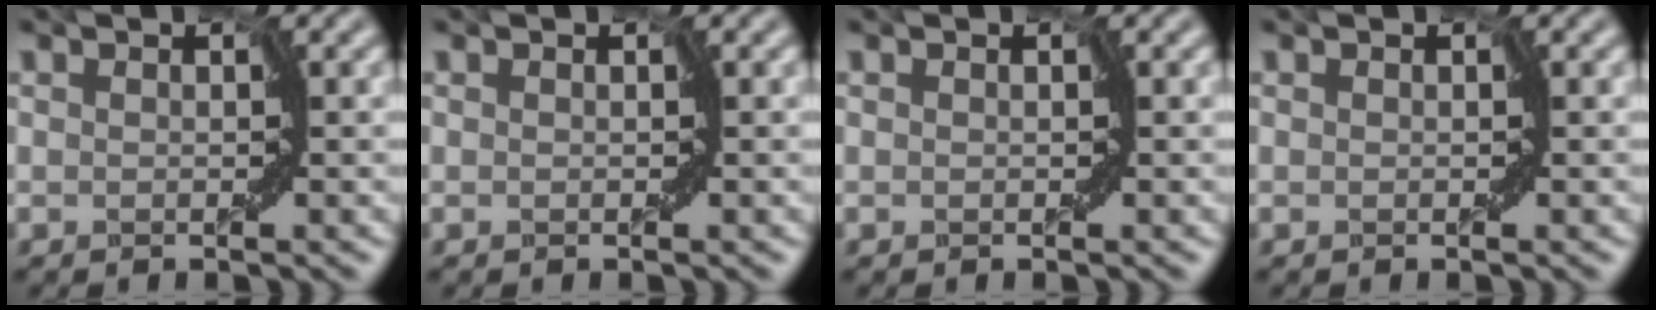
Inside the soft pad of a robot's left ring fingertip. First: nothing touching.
{"total": 0.0}
{"total": 0.0}
{"total": 0.0}